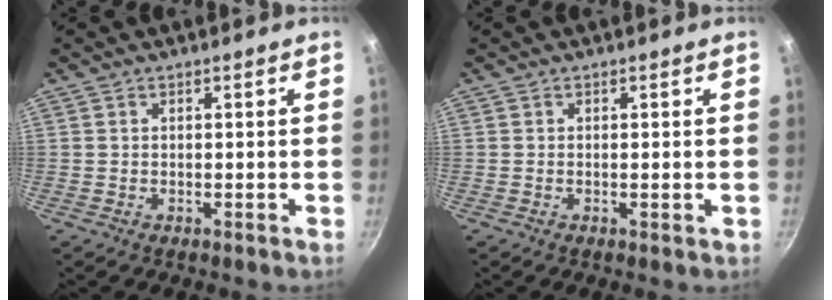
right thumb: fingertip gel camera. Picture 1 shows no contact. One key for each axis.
{"total": 0.7, "fx": -0.1, "fy": 0.2, "fz": 0.7, "tx": -0.011, "ty": 0.000, "tz": -0.003}